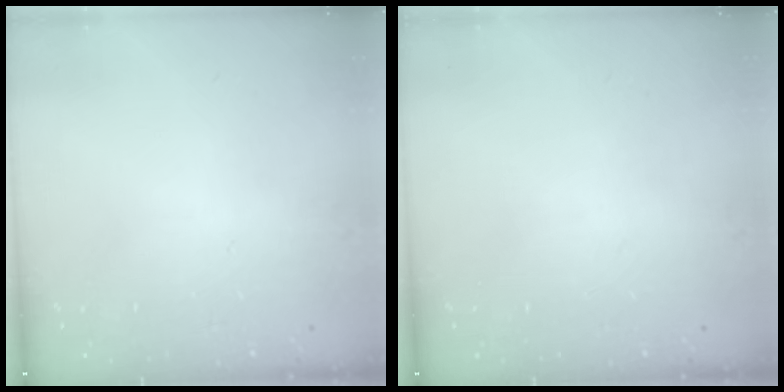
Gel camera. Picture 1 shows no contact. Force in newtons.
{"total": 0.0}